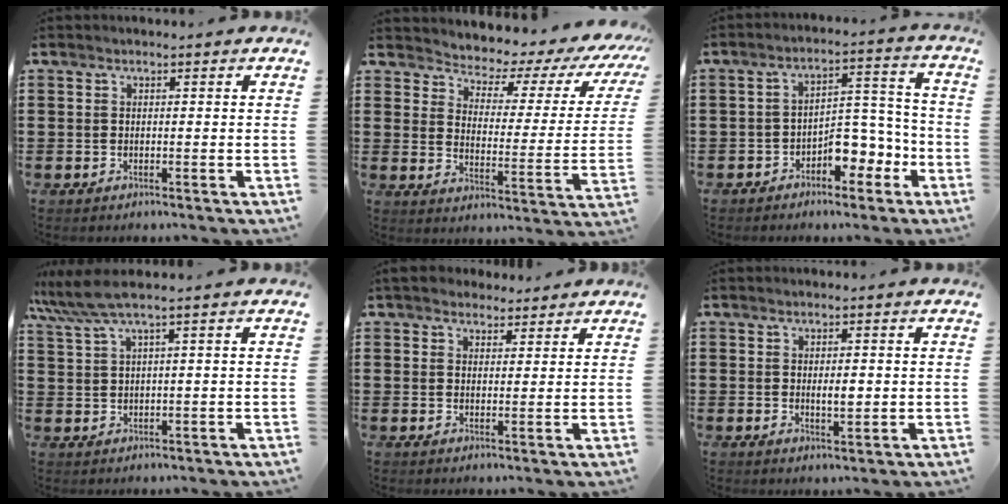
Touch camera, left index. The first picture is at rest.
{"total": 2.9, "force": [2.6, 0.9, 0.9], "torque": [-0.041, -0.030, 0.032]}
{"total": 6.9, "force": [-3.8, 3.6, 4.6], "torque": [-0.068, 0.010, -0.070]}
{"total": 4.1, "force": [2.4, -0.2, 3.3], "torque": [-0.079, -0.007, 0.038]}
{"total": 3.5, "force": [3.1, 1.5, 0.6], "torque": [-0.021, 0.001, 0.059]}
{"total": 2.4, "force": [0.2, 0.8, 2.2], "torque": [-0.035, -0.002, 0.001]}